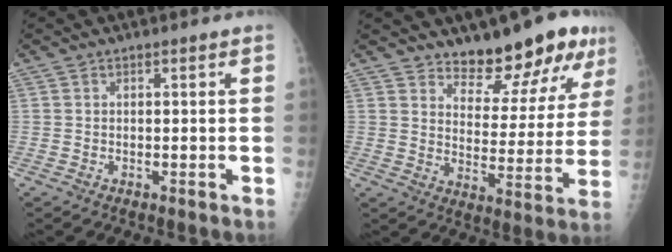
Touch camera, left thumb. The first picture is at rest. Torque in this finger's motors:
{"motor_torque": [0.35, 0.24, -0.02, -0.25, 0.09]}